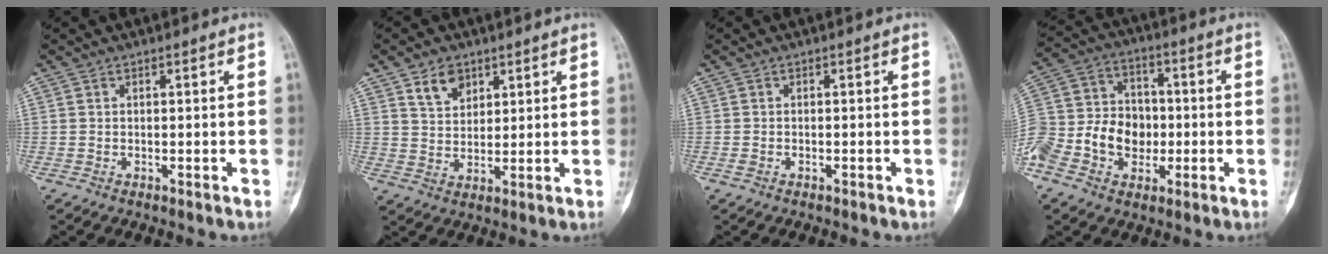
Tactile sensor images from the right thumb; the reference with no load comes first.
{"total": 5.9, "force": [3.3, 4.0, 2.7], "torque": [-0.021, -0.022, 0.064]}
{"total": 1.0, "force": [-0.6, 0.7, 0.4], "torque": [-0.011, 0.004, -0.011]}
{"total": 17.4, "force": [-4.8, 13.4, 9.9], "torque": [-0.180, 0.035, -0.088]}